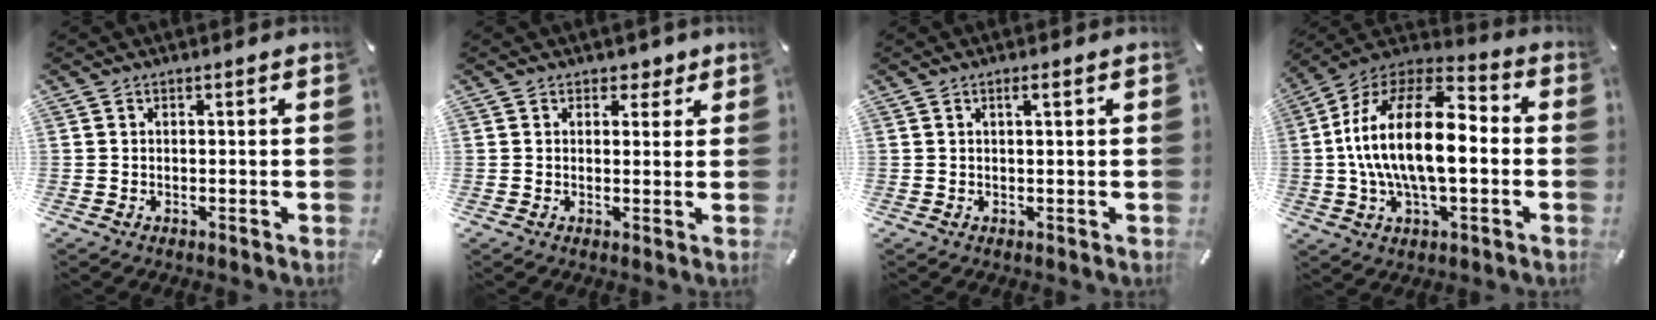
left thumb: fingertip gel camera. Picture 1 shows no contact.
{"total": 2.8, "force": [1.6, 2.1, 0.8], "torque": [0.011, -0.005, 0.022]}
{"total": 1.7, "force": [0.6, 0.2, 1.6], "torque": [-0.032, 0.001, 0.009]}
{"total": 21.6, "force": [-0.7, 10.9, 18.6], "torque": [-0.370, 0.006, -0.017]}